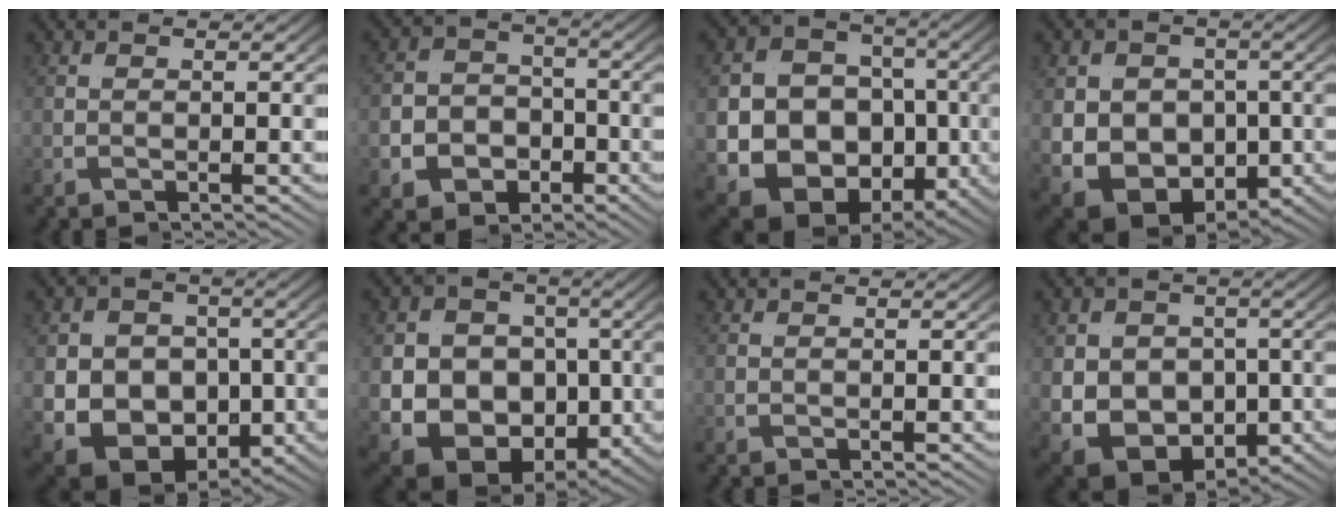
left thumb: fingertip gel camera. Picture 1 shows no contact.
{"total": 8.0, "force": [-1.5, 6.7, 4.1], "torque": [-0.069, -0.011, -0.033]}
{"total": 17.8, "force": [-3.2, 13.3, 11.5], "torque": [-0.201, -0.036, -0.056]}
{"total": 14.7, "force": [-1.2, 11.7, 8.8], "torque": [-0.159, -0.024, -0.027]}
{"total": 16.5, "force": [-1.1, 13.1, 9.8], "torque": [-0.173, -0.027, -0.029]}
{"total": 18.2, "force": [-1.5, 14.1, 11.3], "torque": [-0.187, -0.022, -0.037]}
{"total": 0.0}
{"total": 13.2, "force": [-1.1, 10.4, 8.0], "torque": [-0.146, -0.024, -0.022]}